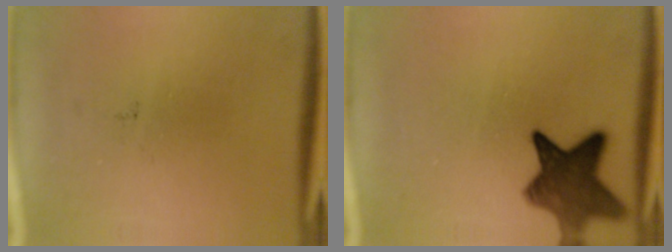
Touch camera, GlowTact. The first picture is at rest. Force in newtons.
{"total": 9.3}